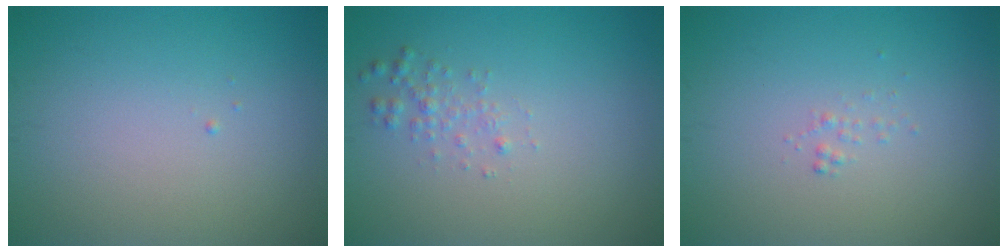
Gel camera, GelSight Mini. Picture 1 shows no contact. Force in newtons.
{"total": 1.3, "press": 1.3, "slide": 0.0}
{"total": 0.5, "press": 0.5, "slide": 0.0}